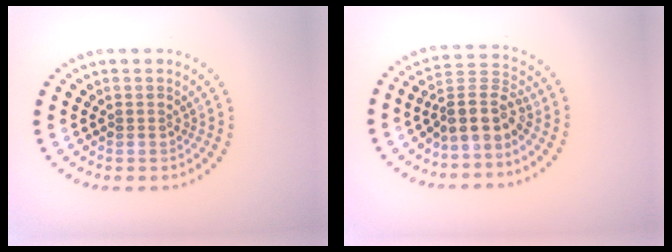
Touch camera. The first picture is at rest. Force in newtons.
{"total": 4.0, "press": 3.1, "slide": 2.5}